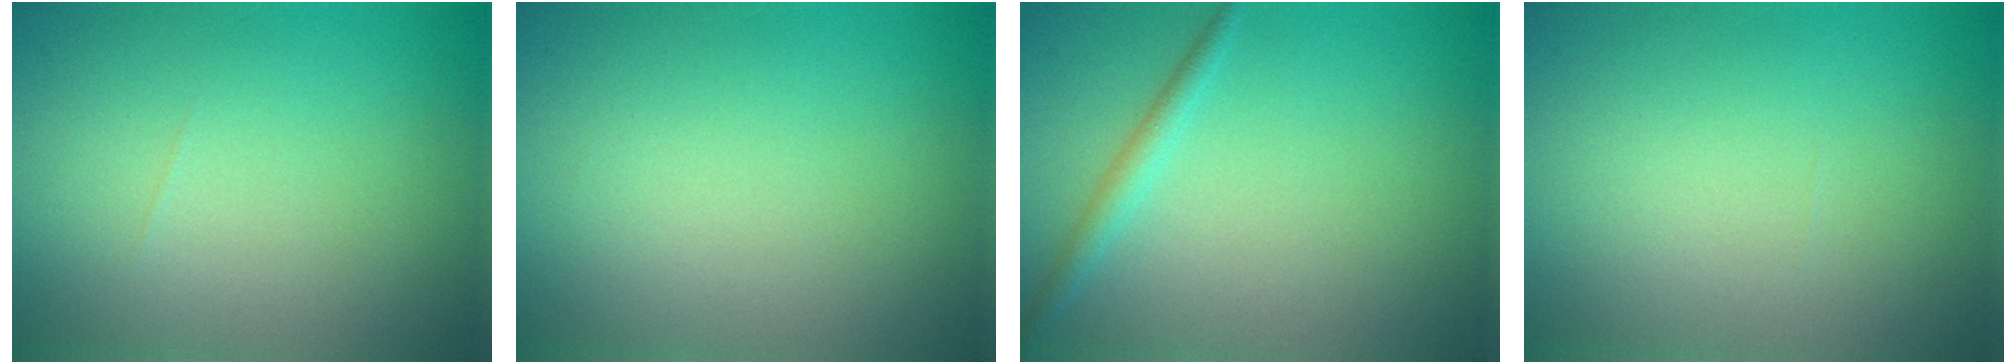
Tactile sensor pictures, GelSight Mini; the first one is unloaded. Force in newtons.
{"total": 0.0}
{"total": 1.6, "press": 1.6, "slide": 0.1}
{"total": 0.0}